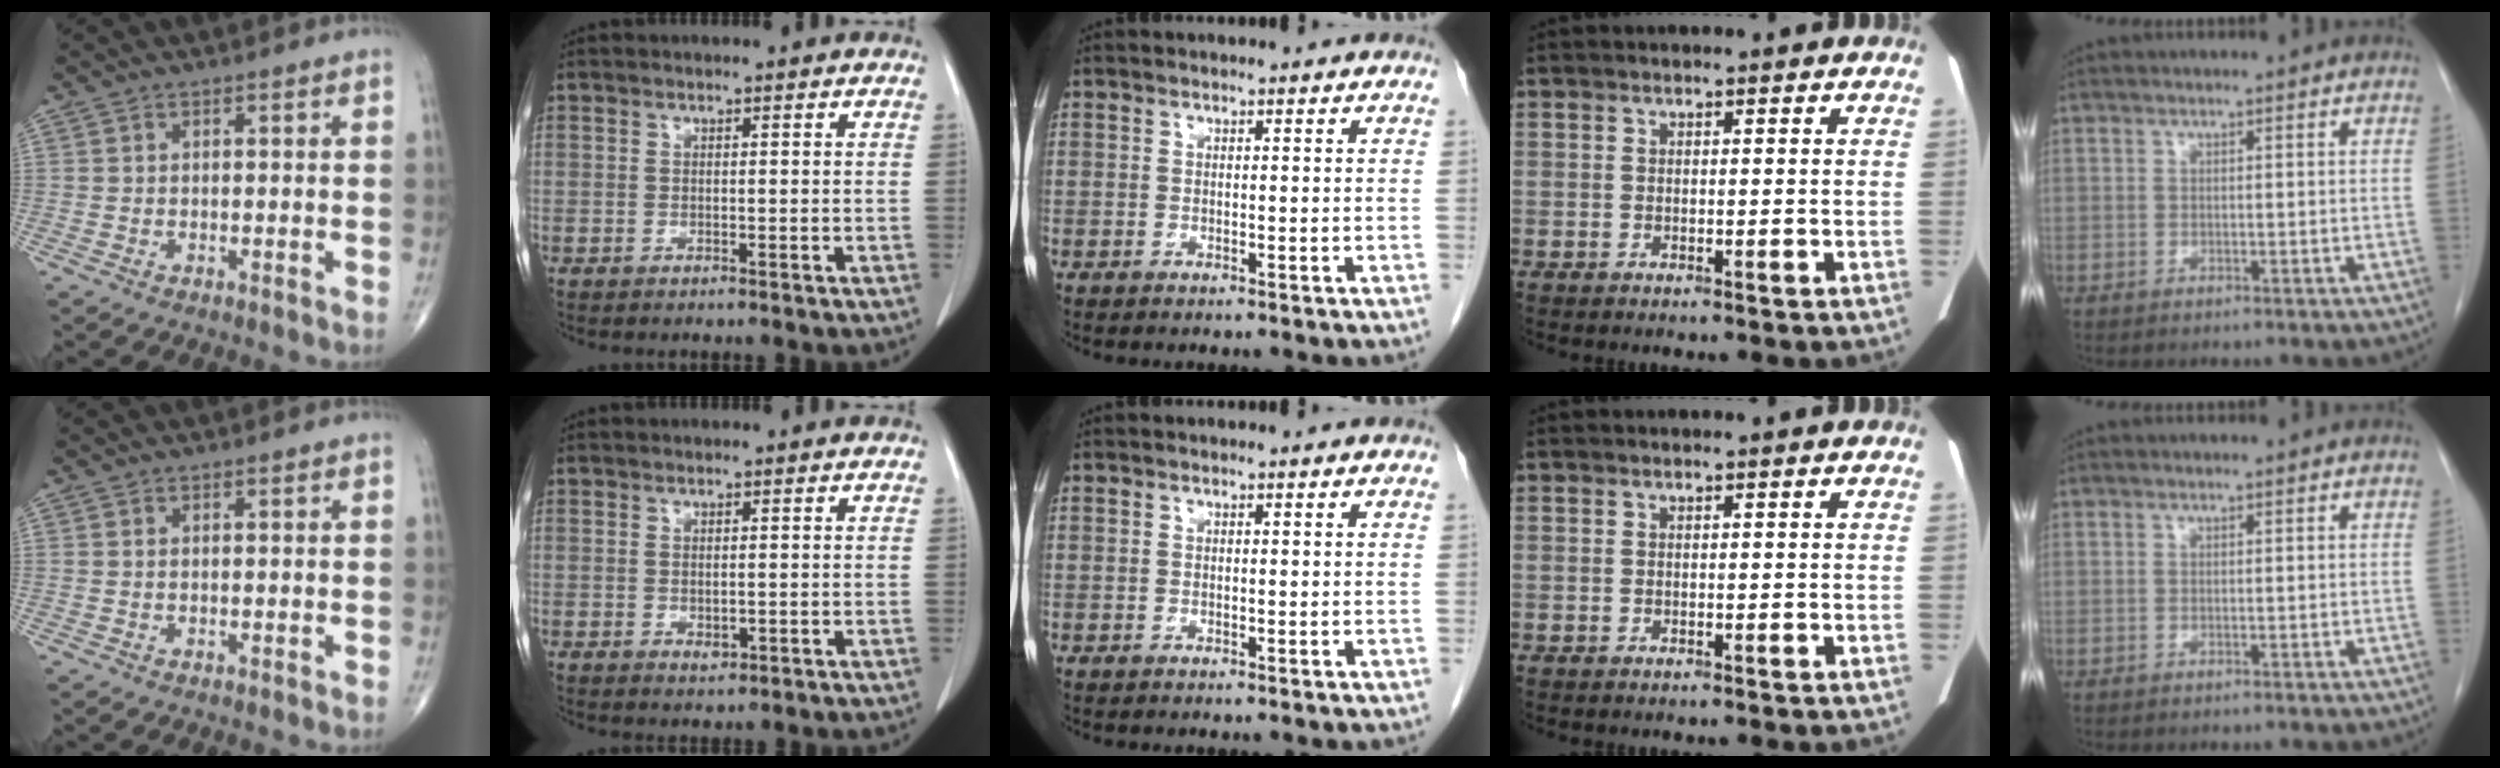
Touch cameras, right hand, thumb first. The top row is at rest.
{"index": {"total": 1.4, "force": [-0.2, 0.9, 1.1], "torque": [-0.015, -0.003, 0.002]}}